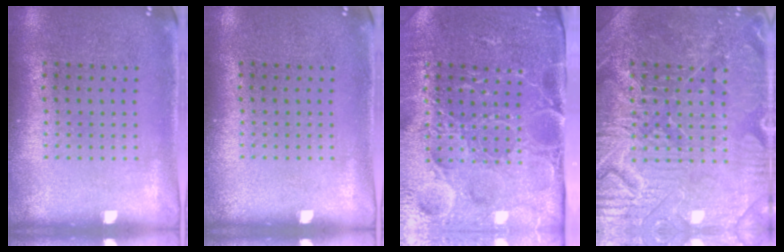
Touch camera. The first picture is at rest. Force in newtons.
{"total": 0.0}
{"total": 4.9, "press": 4.1, "slide": 2.6}
{"total": 4.6, "press": 4.6, "slide": 0.5}